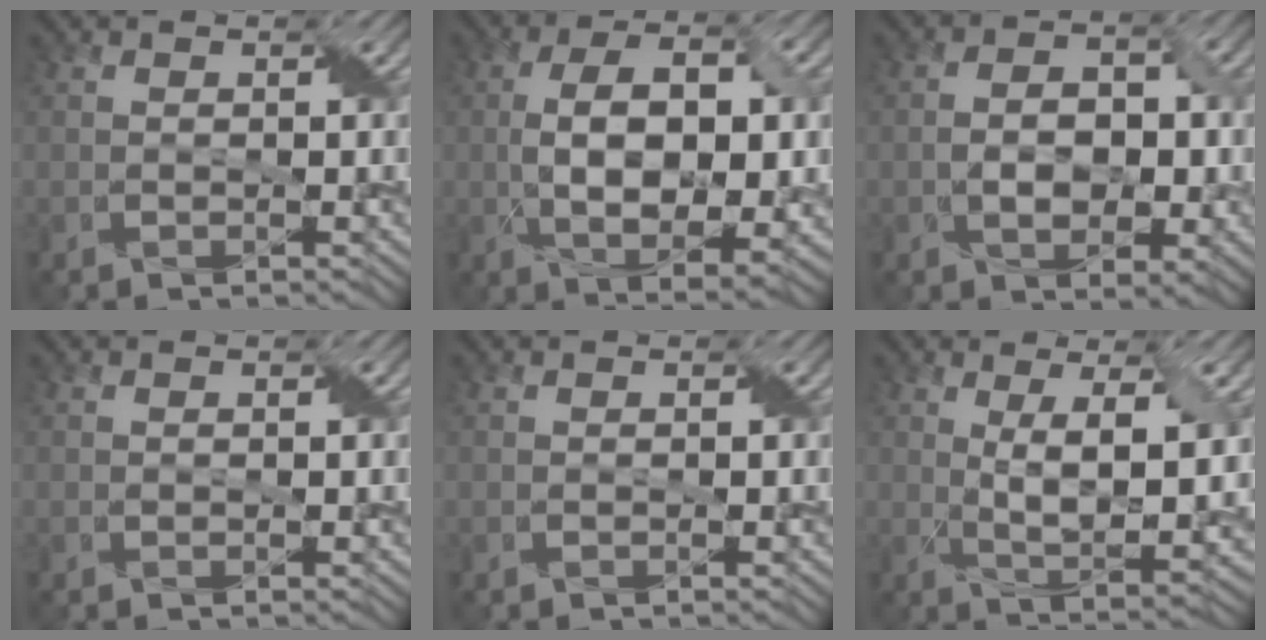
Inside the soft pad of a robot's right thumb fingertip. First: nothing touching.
{"total": 11.3, "force": [-0.2, 5.2, 10.1], "torque": [-0.176, -0.003, 0.002]}
{"total": 5.6, "force": [-0.9, 3.6, 4.1], "torque": [-0.054, 0.000, -0.017]}
{"total": 0.0}
{"total": 0.0}
{"total": 8.4, "force": [1.3, 2.3, 8.0], "torque": [-0.144, -0.001, 0.027]}